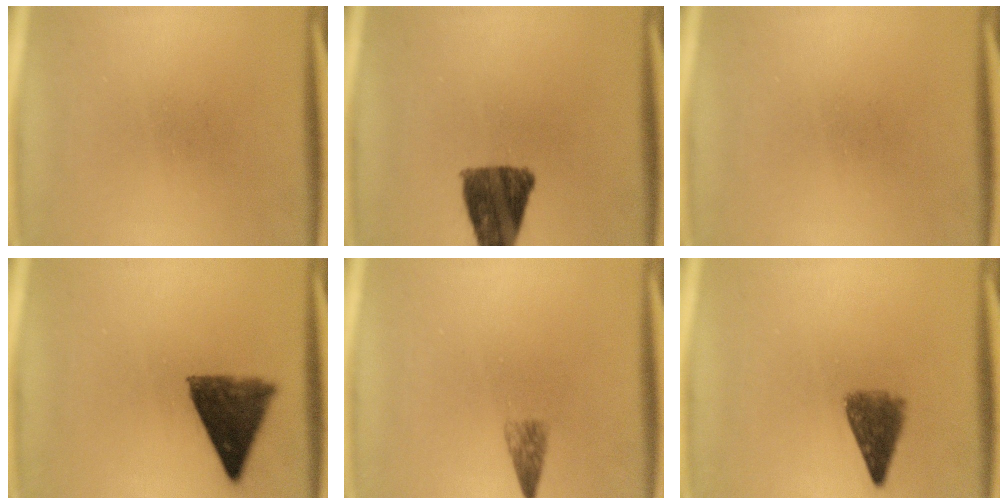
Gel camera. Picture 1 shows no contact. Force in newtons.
{"total": 10.8}
{"total": 0.0}
{"total": 9.6}
{"total": 2.0}
{"total": 5.1}